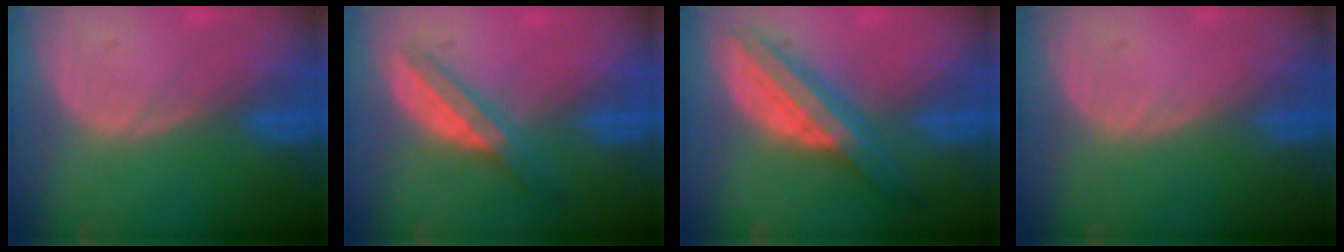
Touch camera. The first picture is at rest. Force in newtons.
{"total": 5.8, "press": 5.2, "slide": 2.6}
{"total": 8.1, "press": 8.0, "slide": 0.5}
{"total": 0.0}